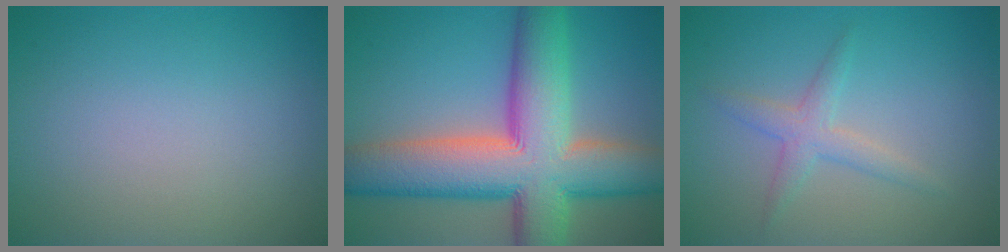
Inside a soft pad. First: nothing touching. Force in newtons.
{"total": 13.7, "press": 13.7, "slide": 0.8}
{"total": 2.2, "press": 2.2, "slide": 0.1}